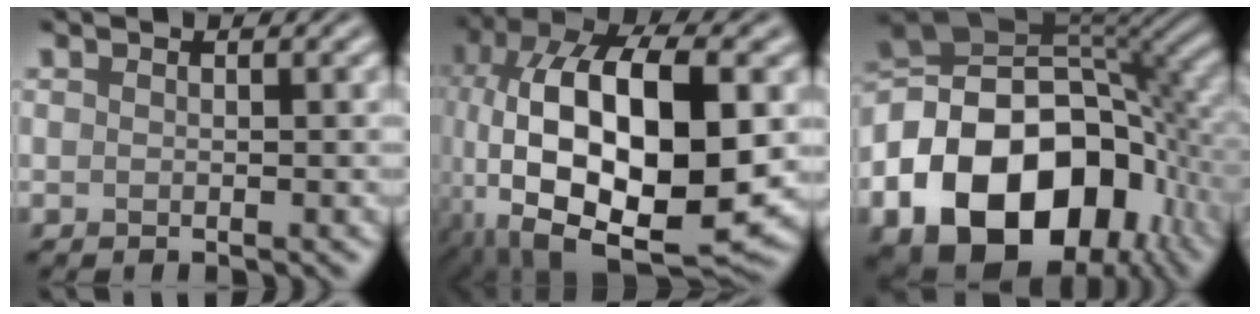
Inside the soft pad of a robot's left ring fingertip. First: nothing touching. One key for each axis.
{"total": 16.9, "fx": -1.2, "fy": 8.1, "fz": 14.8, "tx": -0.255, "ty": 0.013, "tz": -0.028}
{"total": 17.8, "fx": -6.5, "fy": 12.1, "fz": 11.3, "tx": -0.215, "ty": -0.020, "tz": -0.112}